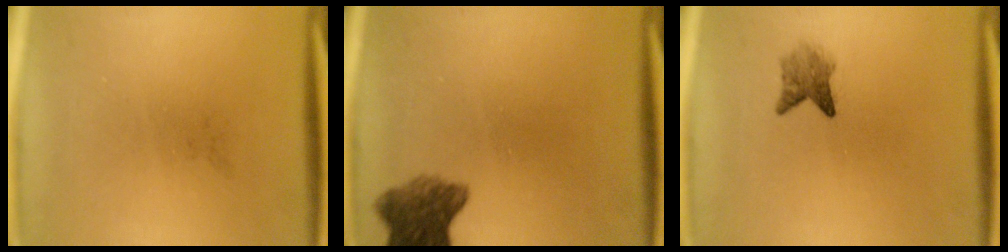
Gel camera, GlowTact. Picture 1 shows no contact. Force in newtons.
{"total": 6.8}
{"total": 2.6}